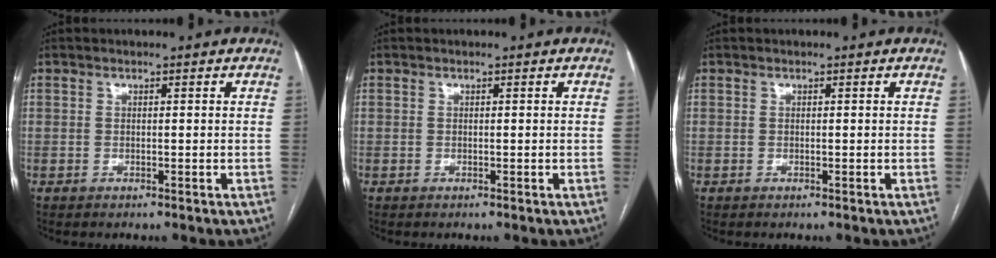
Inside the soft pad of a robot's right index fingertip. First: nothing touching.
{"total": 0.0}
{"total": 0.0}